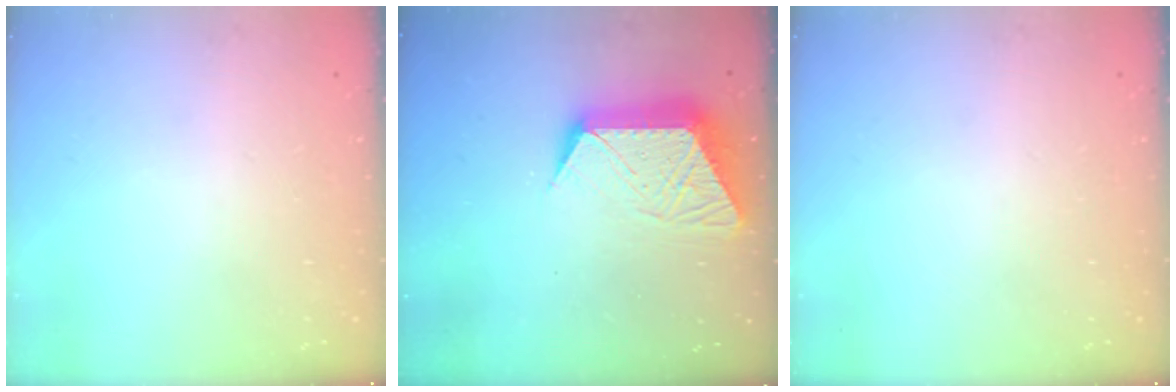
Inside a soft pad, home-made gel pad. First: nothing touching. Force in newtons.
{"total": 12.7, "press": 12.7, "slide": 0.9}
{"total": 0.0}